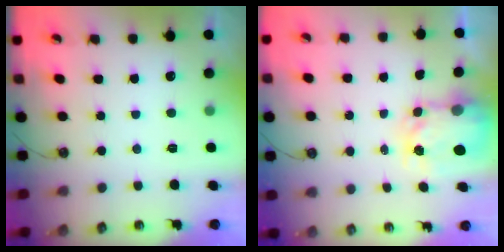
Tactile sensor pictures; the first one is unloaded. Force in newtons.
{"total": 4.8, "press": 4.8, "slide": 0.2}